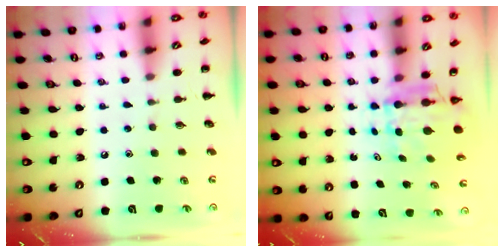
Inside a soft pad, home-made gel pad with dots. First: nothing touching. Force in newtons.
{"total": 5.9, "press": 5.6, "slide": 1.7}